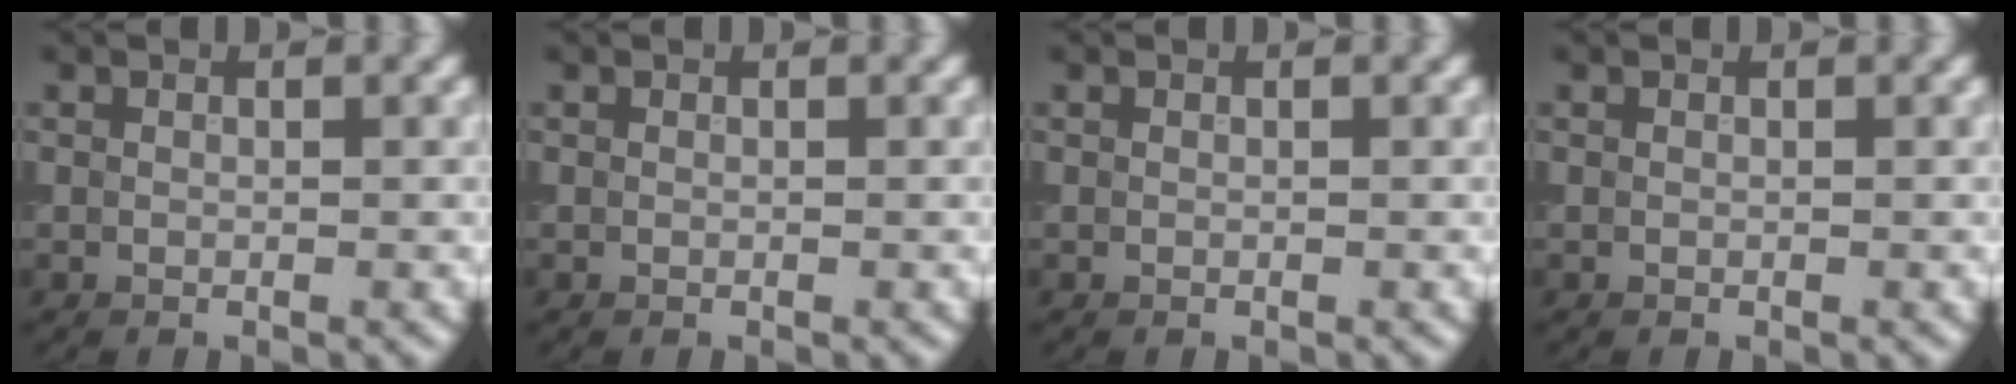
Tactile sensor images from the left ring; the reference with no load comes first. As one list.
[{"total": 0.0}, {"total": 0.0}, {"total": 0.0}]